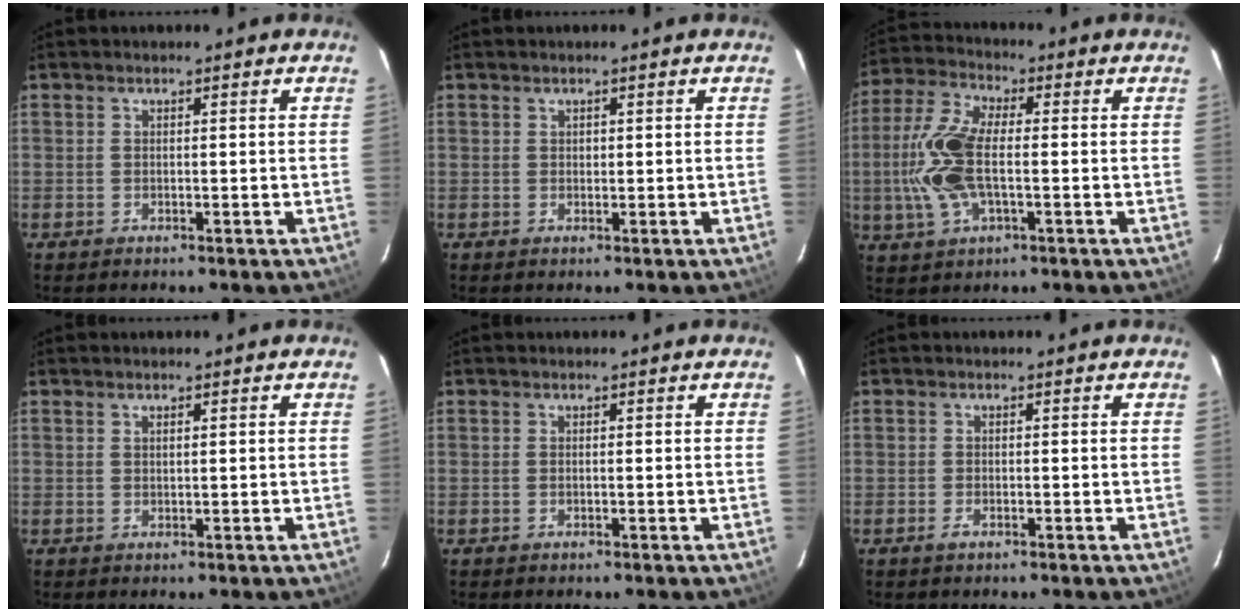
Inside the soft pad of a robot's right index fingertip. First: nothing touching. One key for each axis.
{"total": 0.6, "fx": 0.2, "fy": 0.5, "fz": 0.1, "tx": 0.000, "ty": 0.003, "tz": 0.005}
{"total": 12.9, "fx": -1.3, "fy": 5.8, "fz": 11.4, "tx": -0.257, "ty": 0.009, "tz": -0.030}
{"total": 0.6, "fx": 0.4, "fy": 0.2, "fz": 0.5, "tx": -0.009, "ty": 0.002, "tz": 0.008}
{"total": 0.0}
{"total": 1.1, "fx": -0.7, "fy": 0.4, "fz": 0.7, "tx": -0.014, "ty": 0.000, "tz": -0.013}